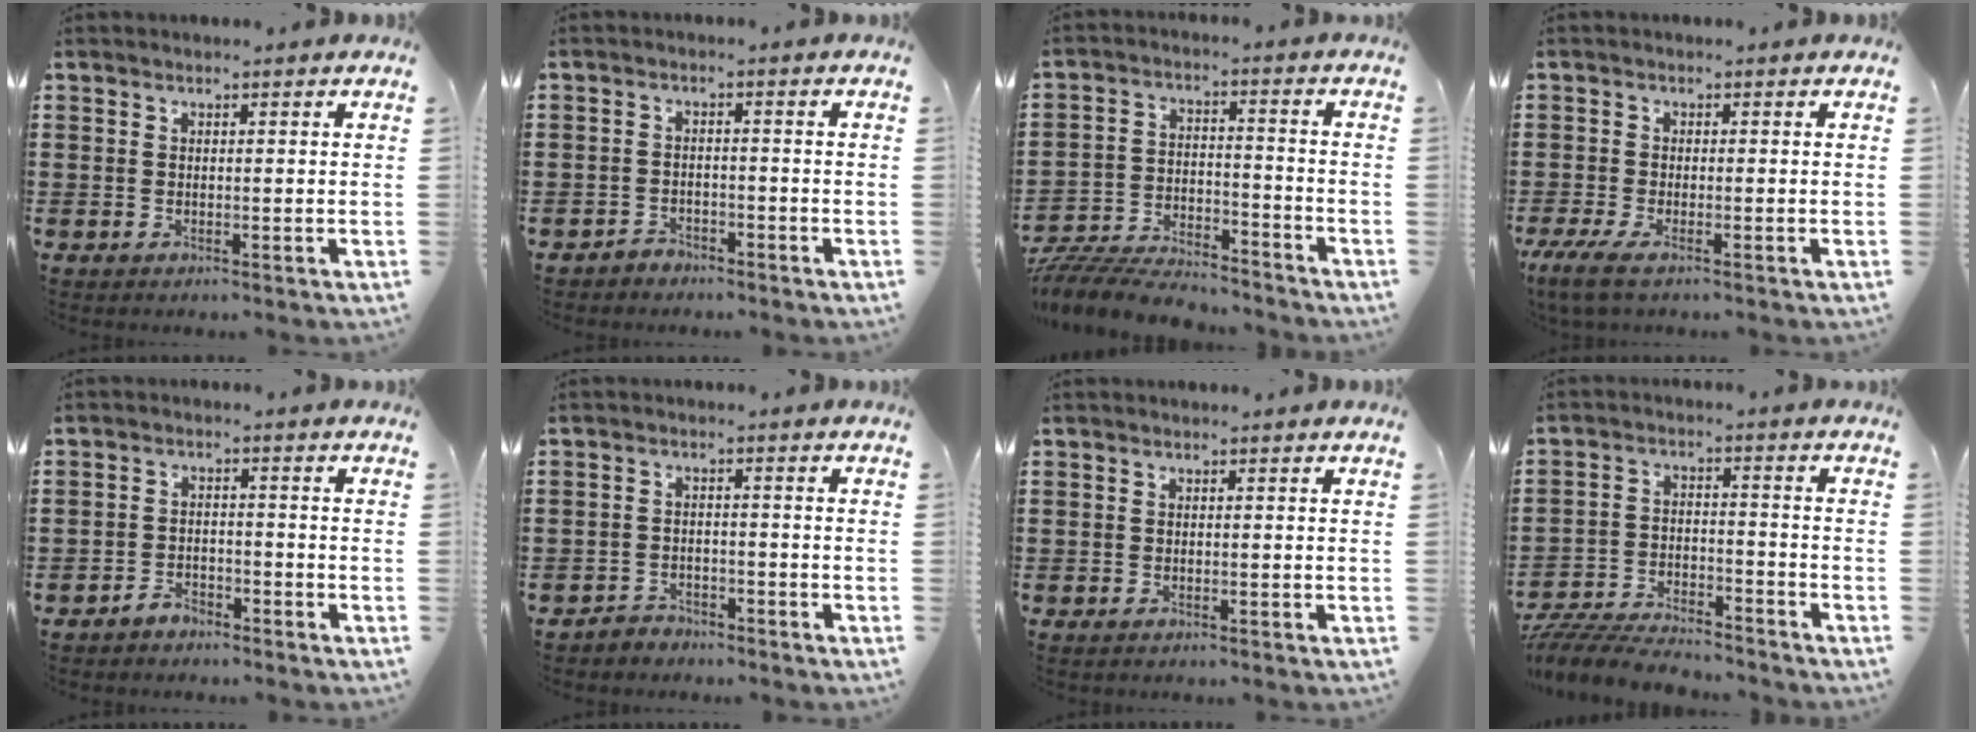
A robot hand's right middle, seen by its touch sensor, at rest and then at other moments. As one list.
[{"total": 1.8, "force": [-1.7, 0.6, -0.1], "torque": [-0.004, 0.003, -0.038]}, {"total": 7.7, "force": [-7.4, 1.0, 1.6], "torque": [-0.034, 0.012, -0.144]}, {"total": 2.7, "force": [-1.4, 0.5, 2.2], "torque": [-0.060, -0.008, -0.031]}, {"total": 2.3, "force": [-2.1, 0.8, 0.2], "torque": [-0.010, 0.004, -0.045]}, {"total": 2.3, "force": [-2.2, 0.6, -0.2], "torque": [-0.004, 0.002, -0.049]}, {"total": 0.0}, {"total": 6.8, "force": [-6.6, 0.9, 1.5], "torque": [-0.035, 0.007, -0.130]}]